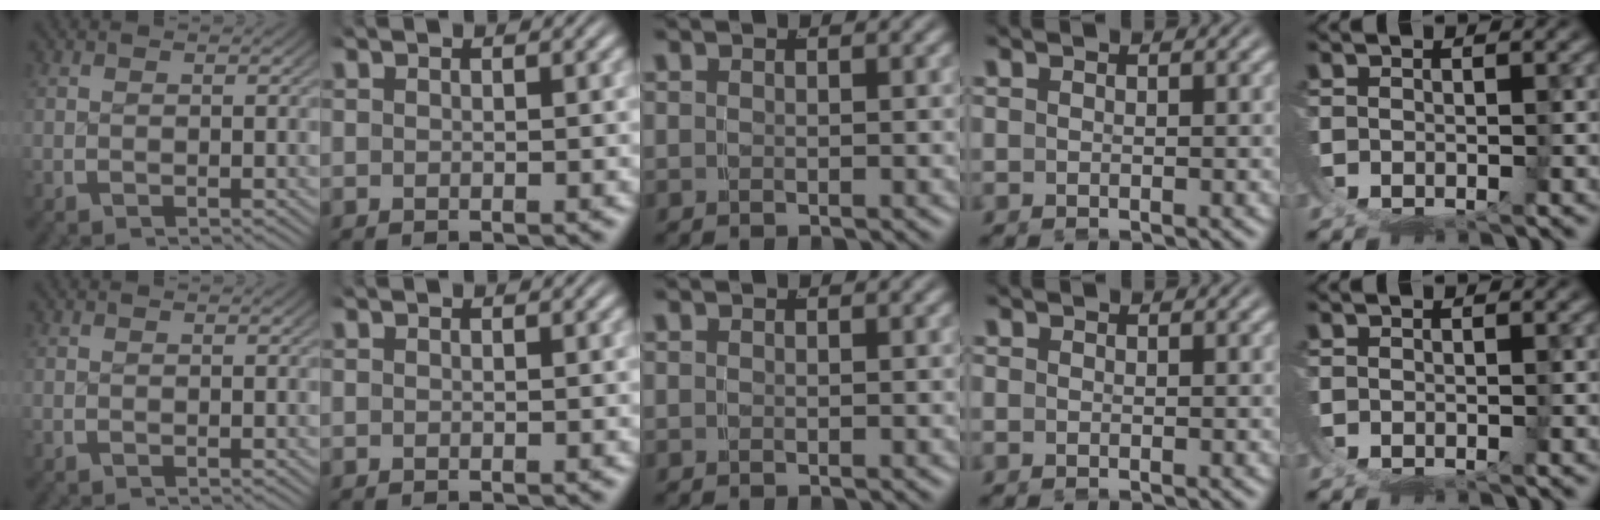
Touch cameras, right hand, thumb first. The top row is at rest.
{"ring": {"total": 0.9, "force": [-0.1, 0.9, 0.2], "torque": [-0.012, -0.003, -0.003]}}